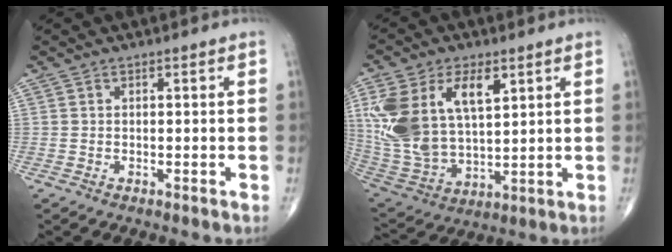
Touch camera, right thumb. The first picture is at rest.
{"total": 19.9, "force": [6.6, 11.1, 15.2], "torque": [-0.301, -0.017, 0.133]}